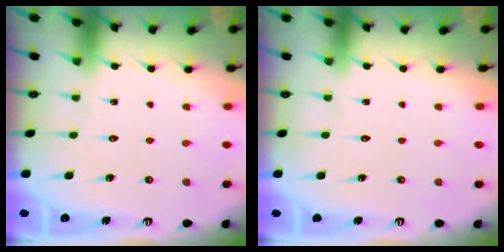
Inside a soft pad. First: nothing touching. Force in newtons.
{"total": 0.0}